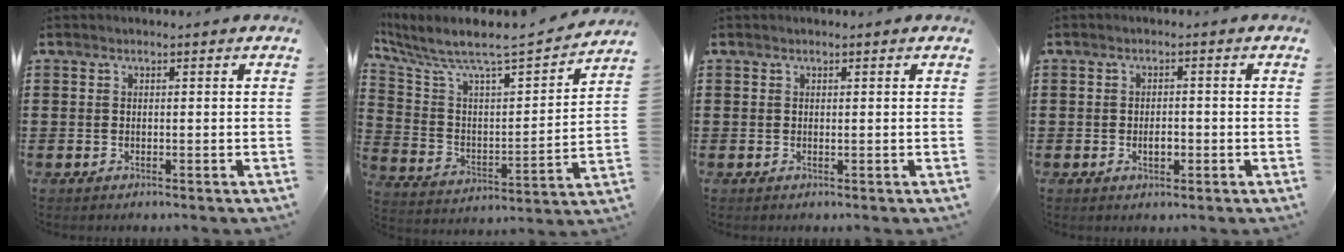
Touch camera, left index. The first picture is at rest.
{"total": 6.2, "force": [5.4, 0.9, 2.9], "torque": [-0.088, -0.055, 0.081]}
{"total": 0.0}
{"total": 2.5, "force": [-0.5, 1.2, 2.1], "torque": [-0.041, 0.003, -0.010]}